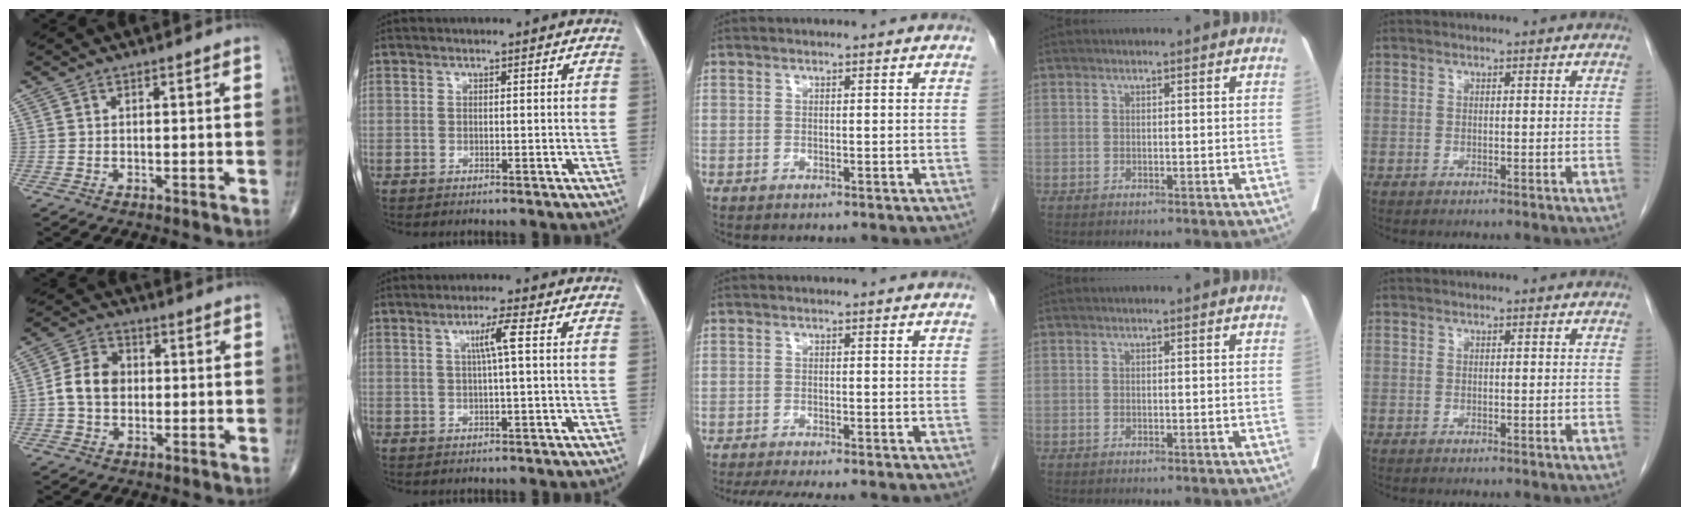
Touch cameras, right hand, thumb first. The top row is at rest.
{"thumb": {"total": 7.5, "force": [-0.2, 5.8, 4.8], "torque": [-0.077, 0.018, -0.012]}, "index": {"total": 3.6, "force": [0.8, -0.5, 3.5], "torque": [-0.064, 0.003, 0.014]}, "middle": {"total": 8.4, "force": [-7.2, 1.3, 4.2], "torque": [-0.058, -0.010, -0.105]}}